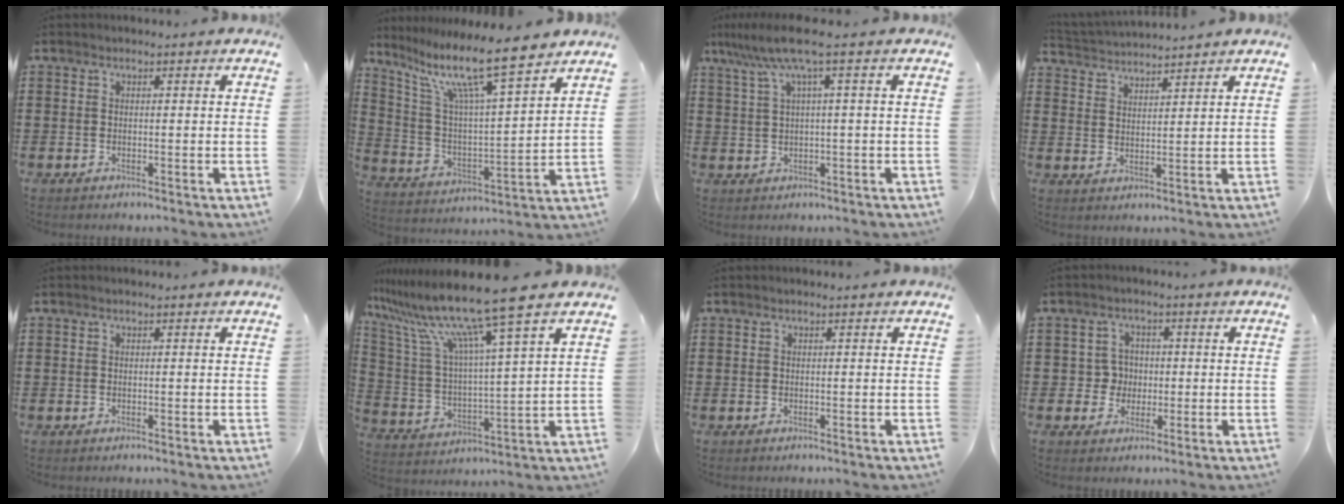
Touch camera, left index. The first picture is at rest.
{"total": 12.5, "force": [9.4, 1.4, 8.1], "torque": [-0.180, -0.055, 0.156]}
{"total": 6.2, "force": [1.9, 0.3, 5.9], "torque": [-0.132, -0.011, 0.026]}
{"total": 2.7, "force": [2.7, -0.2, -0.5], "torque": [-0.004, -0.013, 0.047]}
{"total": 0.0}
{"total": 13.0, "force": [10.2, 0.2, 8.1], "torque": [-0.197, -0.059, 0.167]}
{"total": 0.0}
{"total": 3.8, "force": [-0.3, 3.6, 1.0], "torque": [-0.036, 0.007, -0.009]}